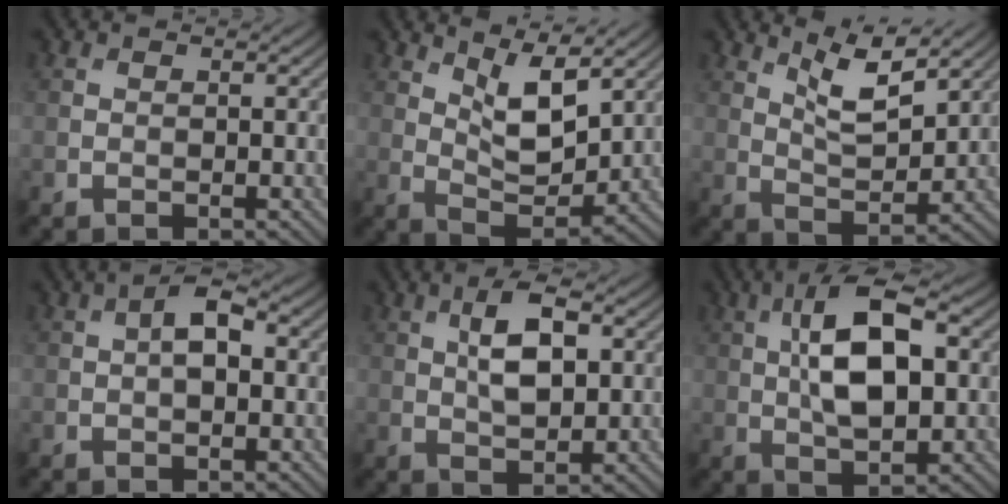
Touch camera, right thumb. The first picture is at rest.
{"total": 7.4, "force": [4.1, 2.8, 5.5], "torque": [-0.109, -0.008, 0.074]}
{"total": 6.7, "force": [4.4, 1.7, 4.7], "torque": [-0.091, -0.011, 0.088]}
{"total": 4.0, "force": [0.6, 2.0, 3.4], "torque": [-0.061, 0.006, 0.004]}
{"total": 6.4, "force": [1.6, 2.8, 5.5], "torque": [-0.105, 0.005, 0.028]}
{"total": 11.1, "force": [1.9, 4.8, 9.8], "torque": [-0.178, 0.011, 0.027]}